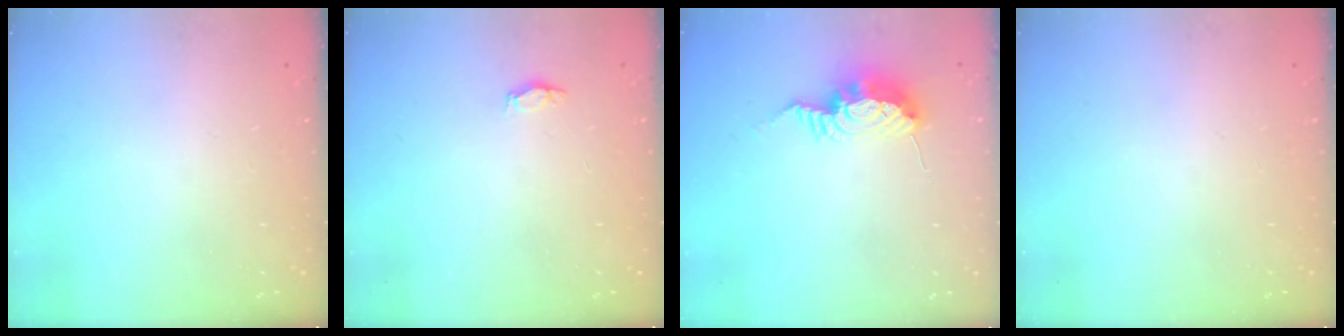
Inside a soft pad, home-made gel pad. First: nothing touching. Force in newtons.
{"total": 3.3, "press": 3.0, "slide": 1.3}
{"total": 9.5, "press": 9.5, "slide": 0.8}
{"total": 0.0}